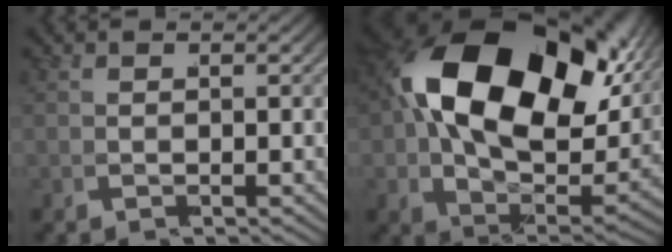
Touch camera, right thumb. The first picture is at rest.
{"total": 20.0, "force": [3.1, 12.4, 15.4], "torque": [-0.292, -0.032, 0.056]}